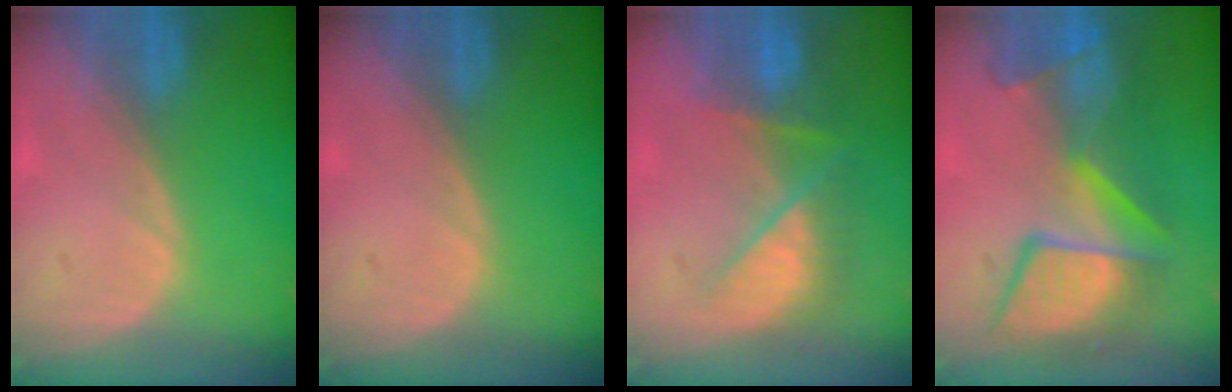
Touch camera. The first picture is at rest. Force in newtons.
{"total": 0.0}
{"total": 7.5, "press": 7.3, "slide": 2.0}
{"total": 11.0, "press": 10.3, "slide": 3.8}